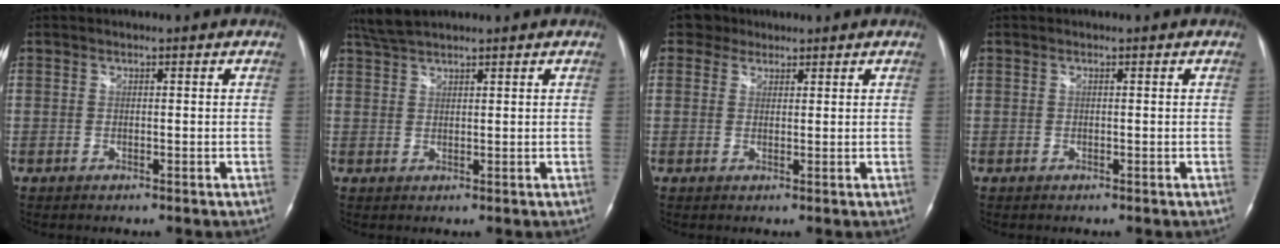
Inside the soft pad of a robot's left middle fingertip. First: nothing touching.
{"total": 3.7, "force": [3.3, 0.5, 1.5], "torque": [-0.040, 0.014, 0.068]}
{"total": 2.5, "force": [1.6, 1.9, -0.2], "torque": [0.006, 0.007, 0.020]}
{"total": 0.0}